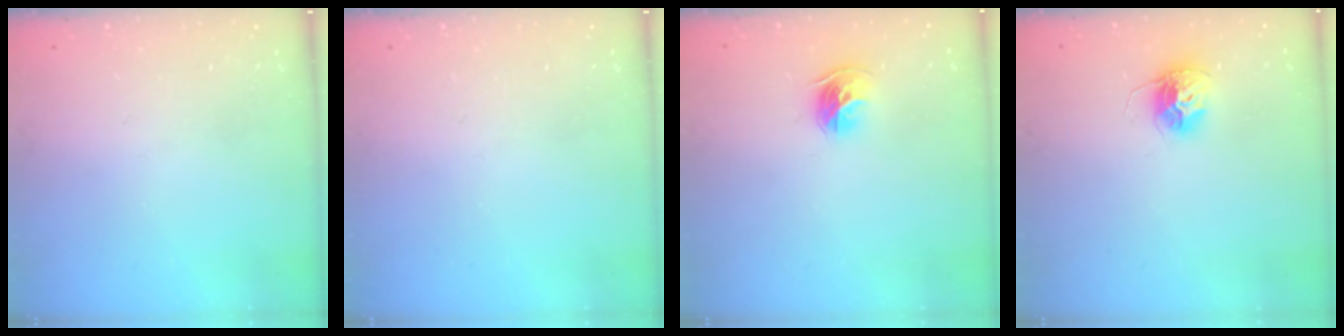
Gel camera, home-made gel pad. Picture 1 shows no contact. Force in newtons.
{"total": 0.0}
{"total": 9.2, "press": 9.1, "slide": 0.9}
{"total": 11.4, "press": 11.4, "slide": 0.9}